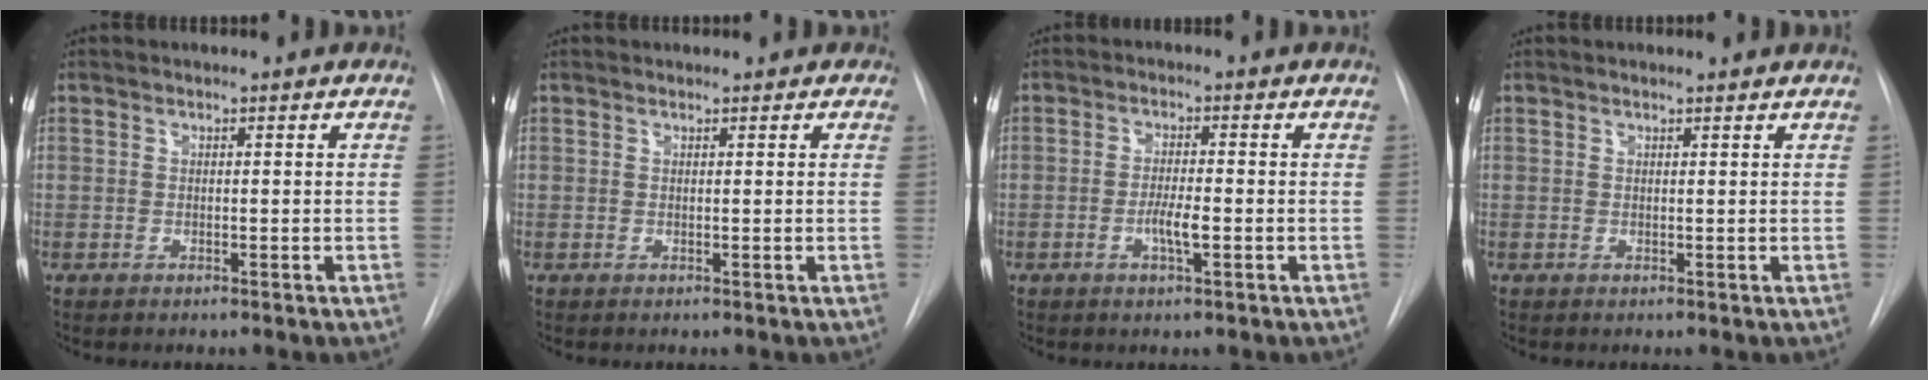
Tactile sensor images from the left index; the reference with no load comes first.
{"total": 0.7, "force": [0.3, 0.6, 0.0], "torque": [0.007, 0.004, -0.002]}
{"total": 3.6, "force": [-1.5, 0.4, 3.2], "torque": [-0.061, -0.006, -0.026]}
{"total": 0.6, "force": [0.5, 0.0, 0.1], "torque": [-0.010, 0.000, 0.006]}